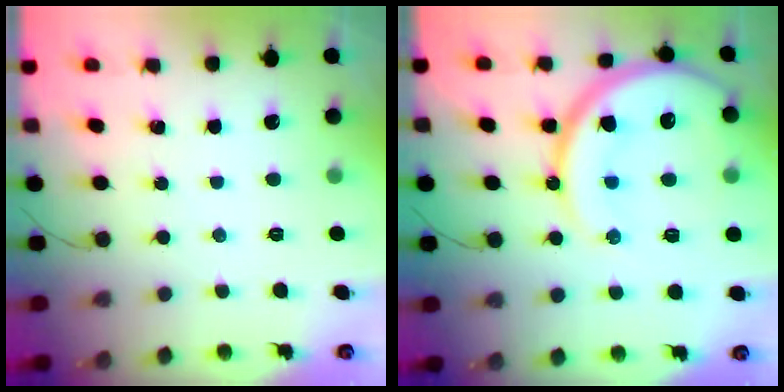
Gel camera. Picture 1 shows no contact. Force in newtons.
{"total": 21.0, "press": 20.9, "slide": 2.2}